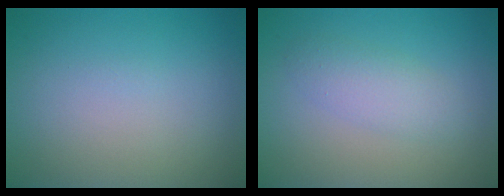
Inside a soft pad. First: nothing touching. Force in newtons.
{"total": 2.4, "press": 2.4, "slide": 0.2}